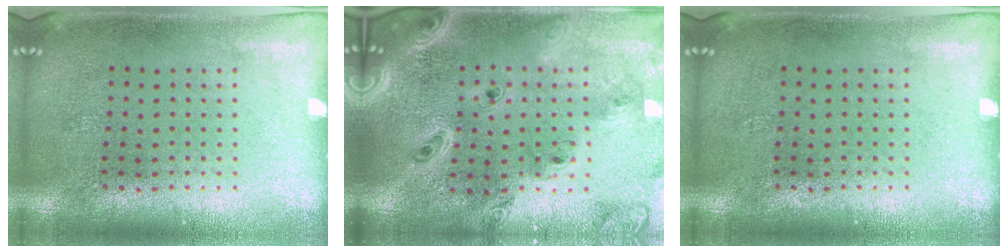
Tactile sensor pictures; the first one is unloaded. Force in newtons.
{"total": 2.8, "press": 2.4, "slide": 1.4}
{"total": 0.0}